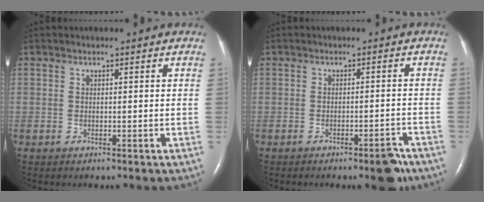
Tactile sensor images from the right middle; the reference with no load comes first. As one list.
[{"total": 3.7, "force": [-2.7, 0.9, 2.3], "torque": [-0.021, 0.004, -0.034]}]